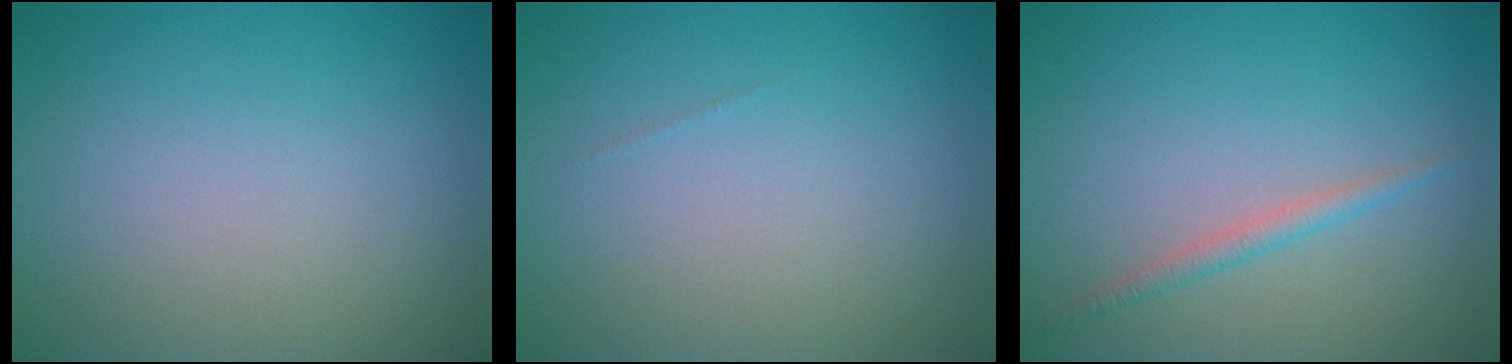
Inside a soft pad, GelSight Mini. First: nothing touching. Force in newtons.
{"total": 0.0}
{"total": 1.3, "press": 1.3, "slide": 0.1}